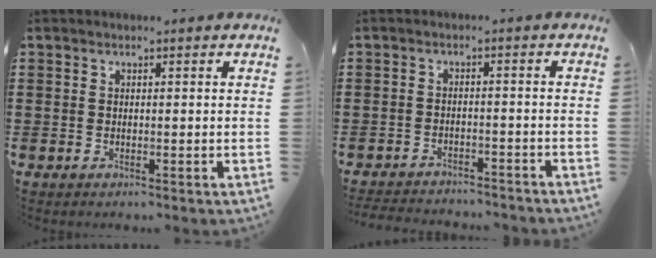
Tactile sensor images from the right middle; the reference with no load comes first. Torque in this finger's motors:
{"motor_torque": [1.70, 0.43, 0.09, 0.09]}